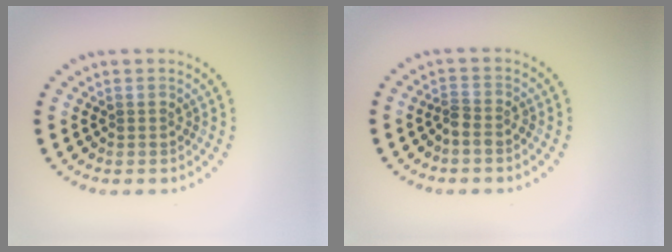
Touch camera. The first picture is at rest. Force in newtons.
{"total": 1.3, "press": 1.1, "slide": 0.7}